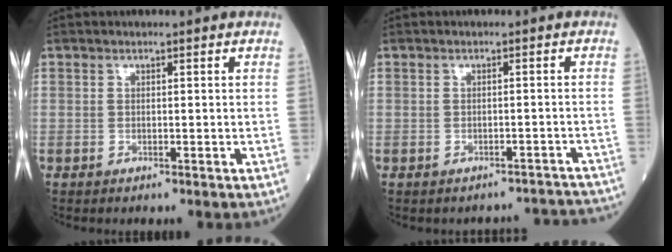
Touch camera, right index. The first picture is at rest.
{"total": 9.1, "force": [-8.5, 2.7, 1.7], "torque": [-0.020, 0.036, -0.088]}